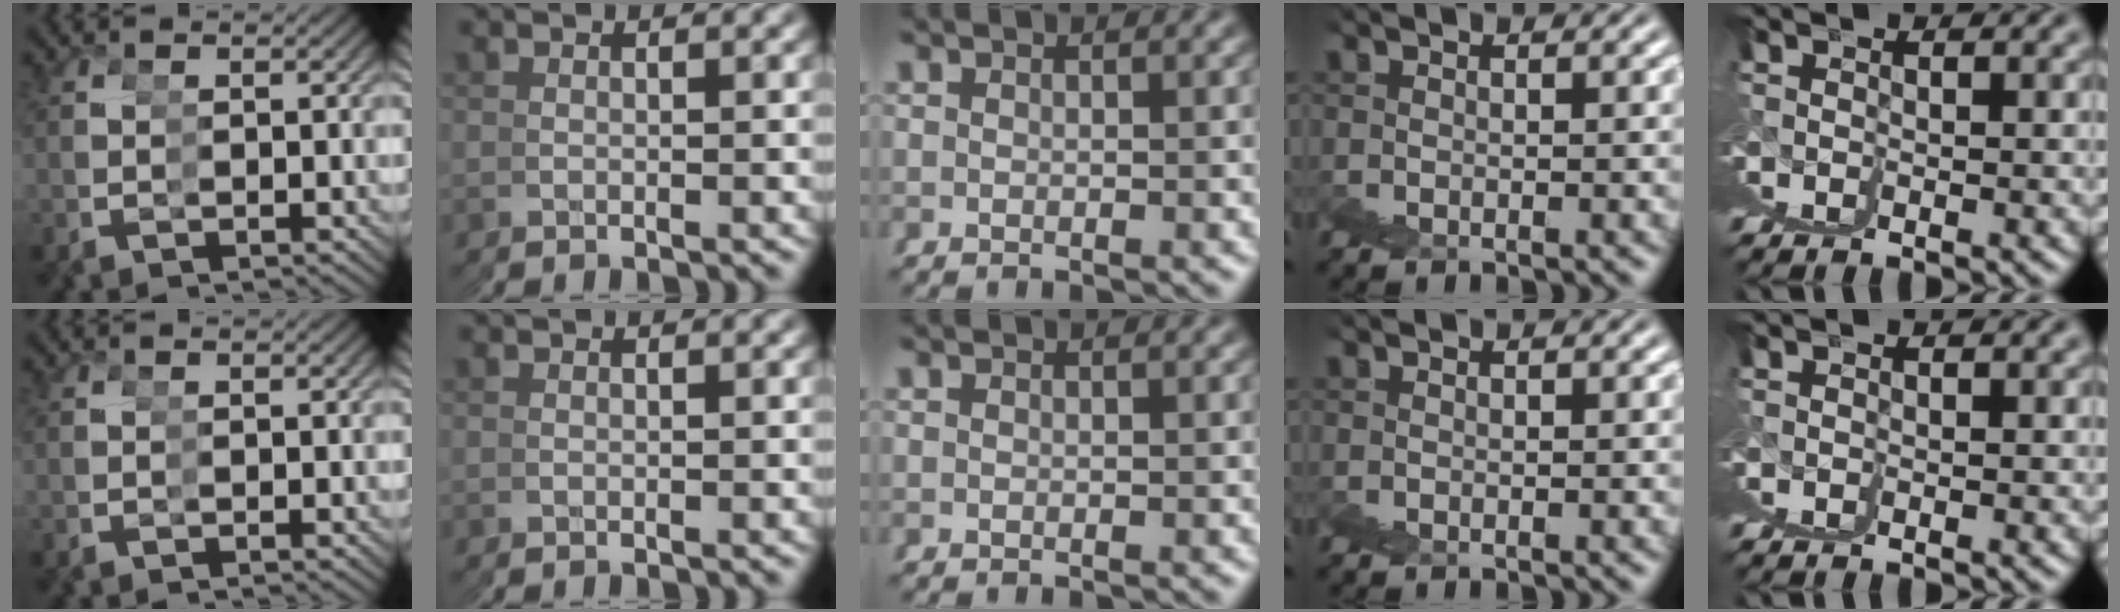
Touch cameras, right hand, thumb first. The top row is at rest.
{}